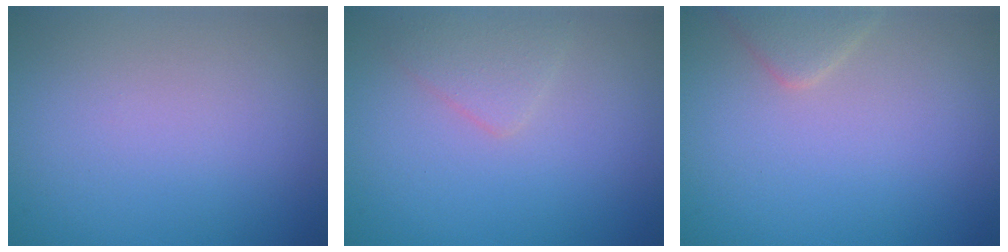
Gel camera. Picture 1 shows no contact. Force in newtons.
{"total": 1.9, "press": 1.9, "slide": 0.1}
{"total": 2.0, "press": 2.0, "slide": 0.1}